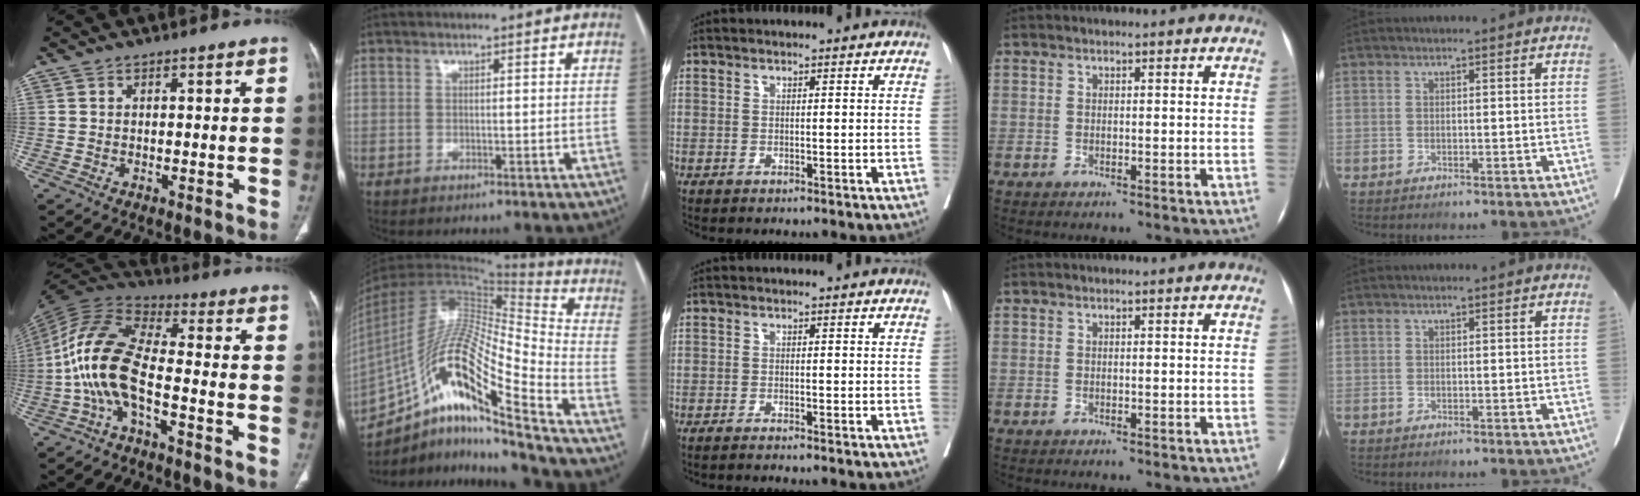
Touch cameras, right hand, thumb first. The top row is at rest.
{"thumb": {"total": 13.7, "force": [-4.2, 5.6, 11.7], "torque": [-0.254, 0.056, -0.089]}, "index": {"total": 20.0, "force": [-12.3, 1.6, 15.8], "torque": [-0.317, 0.009, -0.221]}, "middle": {"total": 2.0, "force": [-1.7, -0.3, 1.0], "torque": [-0.012, 0.001, -0.023]}}